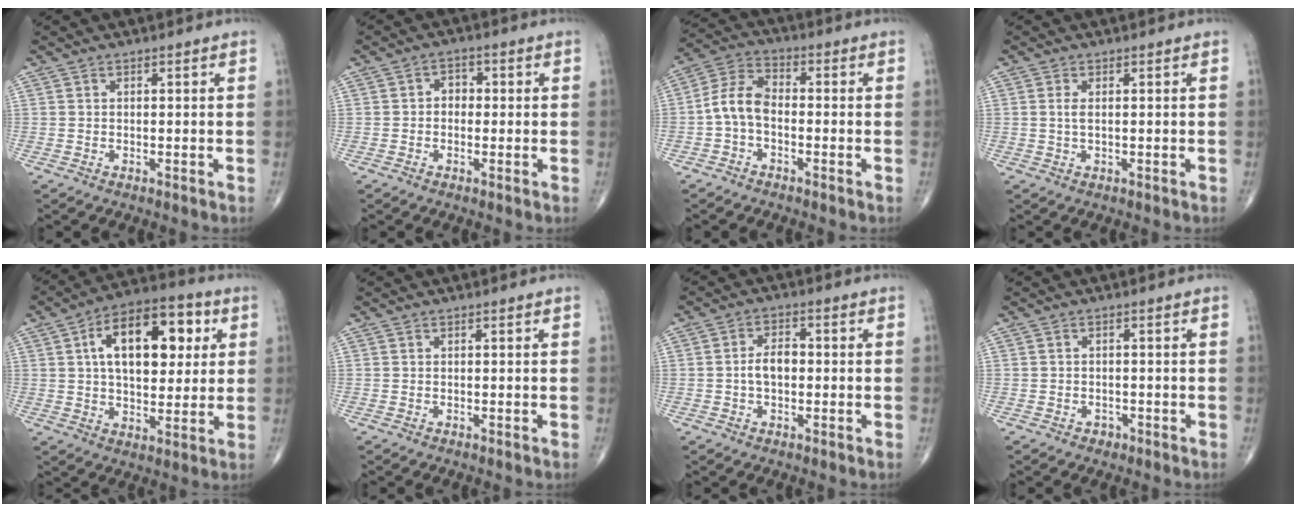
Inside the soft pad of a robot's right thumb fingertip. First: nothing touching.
{"total": 3.1, "force": [0.0, 2.4, 1.9], "torque": [-0.012, 0.014, -0.008]}
{"total": 7.1, "force": [-1.6, 4.4, 5.4], "torque": [-0.101, 0.029, -0.044]}
{"total": 1.8, "force": [0.2, 0.7, 1.7], "torque": [-0.040, -0.001, 0.007]}
{"total": 18.6, "force": [4.8, 10.2, 14.8], "torque": [-0.194, 0.011, 0.070]}
{"total": 0.0}
{"total": 4.6, "force": [-0.4, 2.8, 3.6], "torque": [-0.062, 0.016, -0.012]}
{"total": 1.5, "force": [-0.8, 1.1, 0.4], "torque": [-0.003, 0.004, -0.013]}